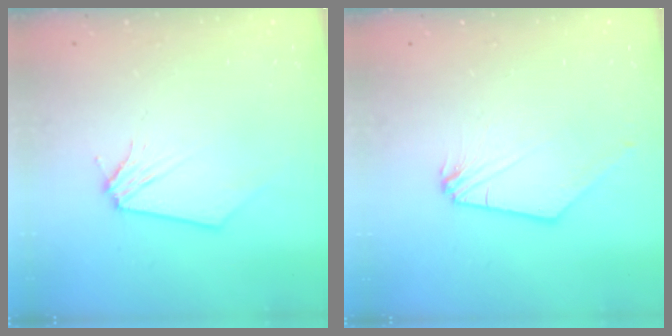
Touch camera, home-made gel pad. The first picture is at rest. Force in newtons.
{"total": 0.6, "press": 0.5, "slide": 0.1}